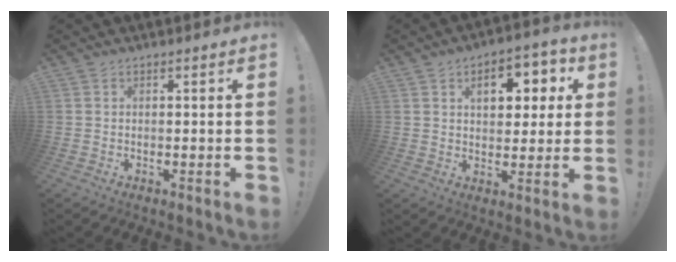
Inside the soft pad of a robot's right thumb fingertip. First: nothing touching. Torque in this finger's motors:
{"motor_torque": [1.11, 1.13, 0.25, 0.23, 0.00]}